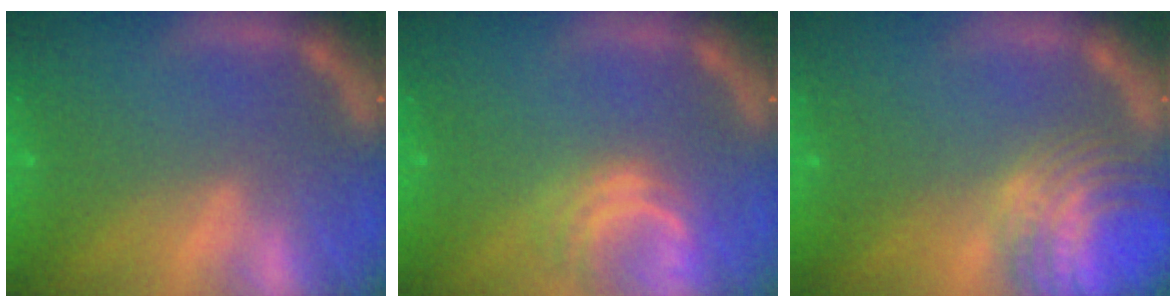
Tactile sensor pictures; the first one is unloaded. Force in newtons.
{"total": 3.4}
{"total": 9.1}